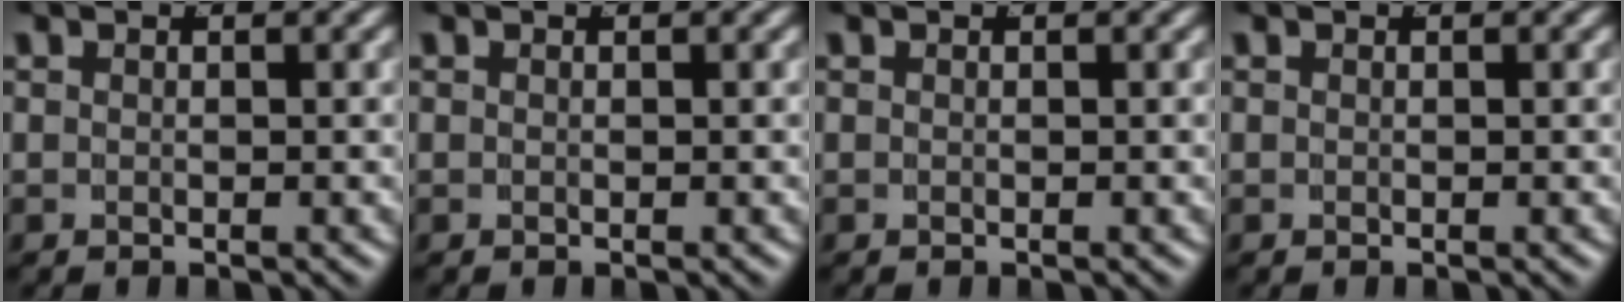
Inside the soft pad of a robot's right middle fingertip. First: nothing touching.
{"total": 0.0}
{"total": 0.0}
{"total": 0.0}